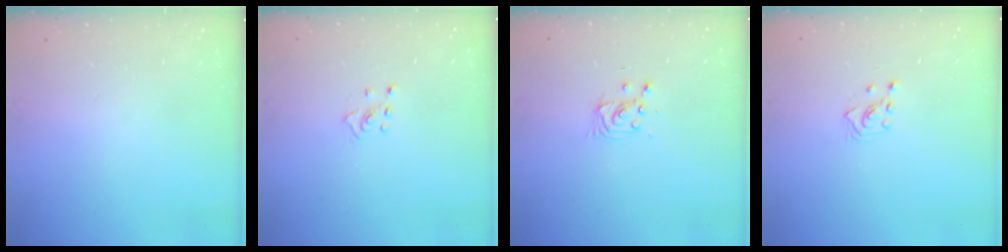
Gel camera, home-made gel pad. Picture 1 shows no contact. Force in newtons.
{"total": 2.4, "press": 2.4, "slide": 0.5}
{"total": 4.0, "press": 4.0, "slide": 0.4}
{"total": 2.5, "press": 2.3, "slide": 1.0}